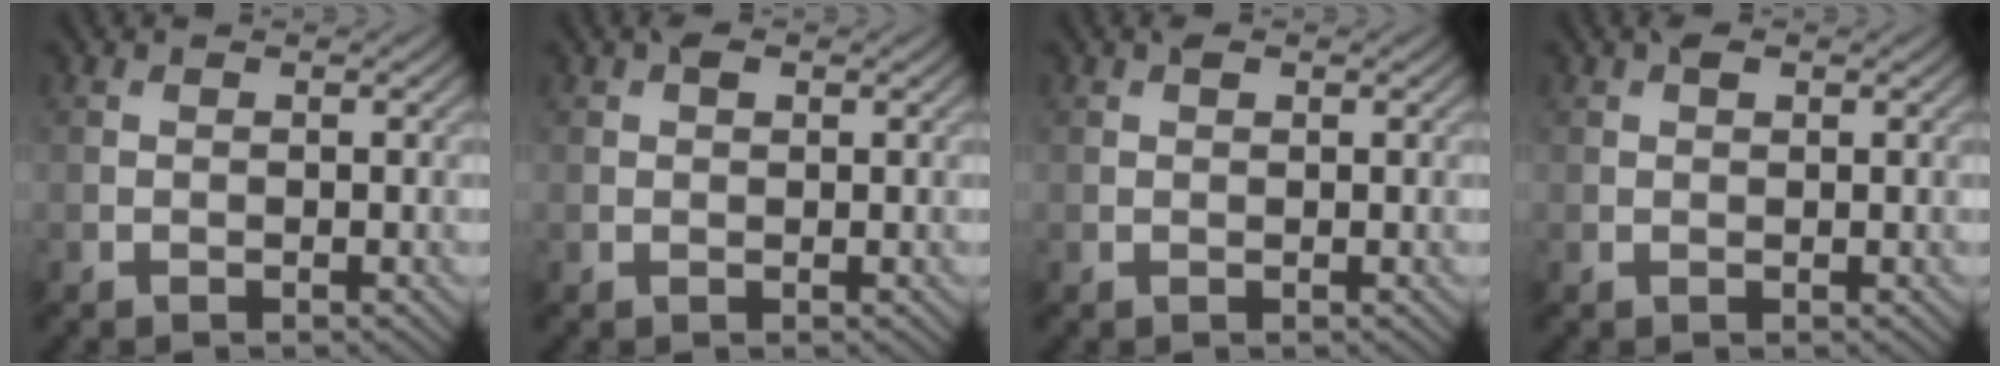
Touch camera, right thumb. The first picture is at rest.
{"total": 1.3, "force": [0.6, 0.7, 0.8], "torque": [-0.015, 0.003, 0.009]}
{"total": 0.8, "force": [0.4, 0.5, 0.6], "torque": [-0.010, 0.001, 0.007]}
{"total": 1.2, "force": [0.6, 0.7, 0.8], "torque": [-0.015, 0.003, 0.011]}